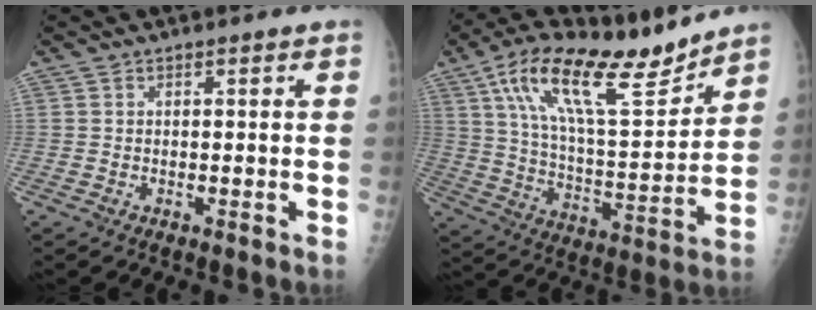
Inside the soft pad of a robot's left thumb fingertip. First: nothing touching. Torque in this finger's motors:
{"motor_torque": [0.51, 0.42, 1.59, -1.18, 0.52]}